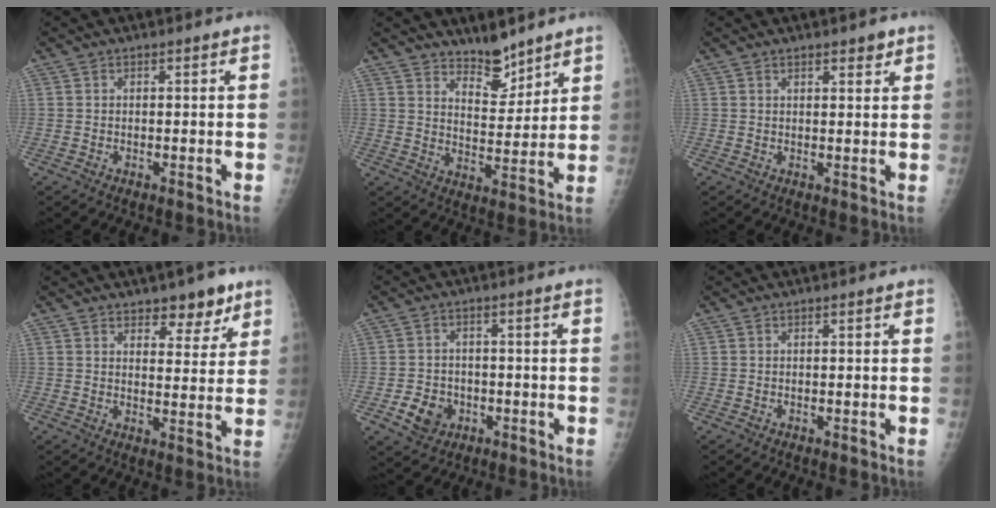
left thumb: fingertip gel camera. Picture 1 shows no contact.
{"total": 7.4, "force": [6.2, 2.8, 2.8], "torque": [-0.021, -0.055, 0.109]}
{"total": 2.3, "force": [1.7, 0.9, 1.3], "torque": [-0.008, -0.009, 0.022]}
{"total": 6.9, "force": [4.8, 3.4, 3.5], "torque": [-0.014, -0.028, 0.067]}
{"total": 5.8, "force": [-2.1, 4.9, 2.4], "torque": [-0.024, 0.010, -0.029]}
{"total": 0.0}